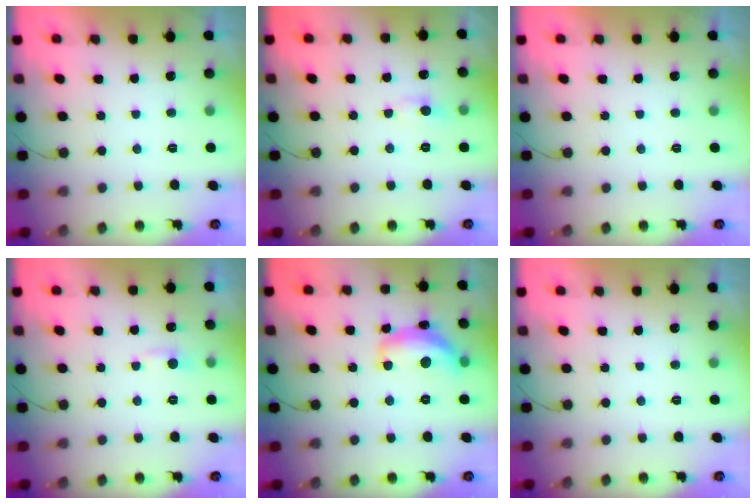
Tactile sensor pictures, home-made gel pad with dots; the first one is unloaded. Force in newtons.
{"total": 4.9, "press": 4.9, "slide": 0.6}
{"total": 0.0}
{"total": 3.6, "press": 3.6, "slide": 0.5}
{"total": 13.1, "press": 13.1, "slide": 0.8}
{"total": 0.0}